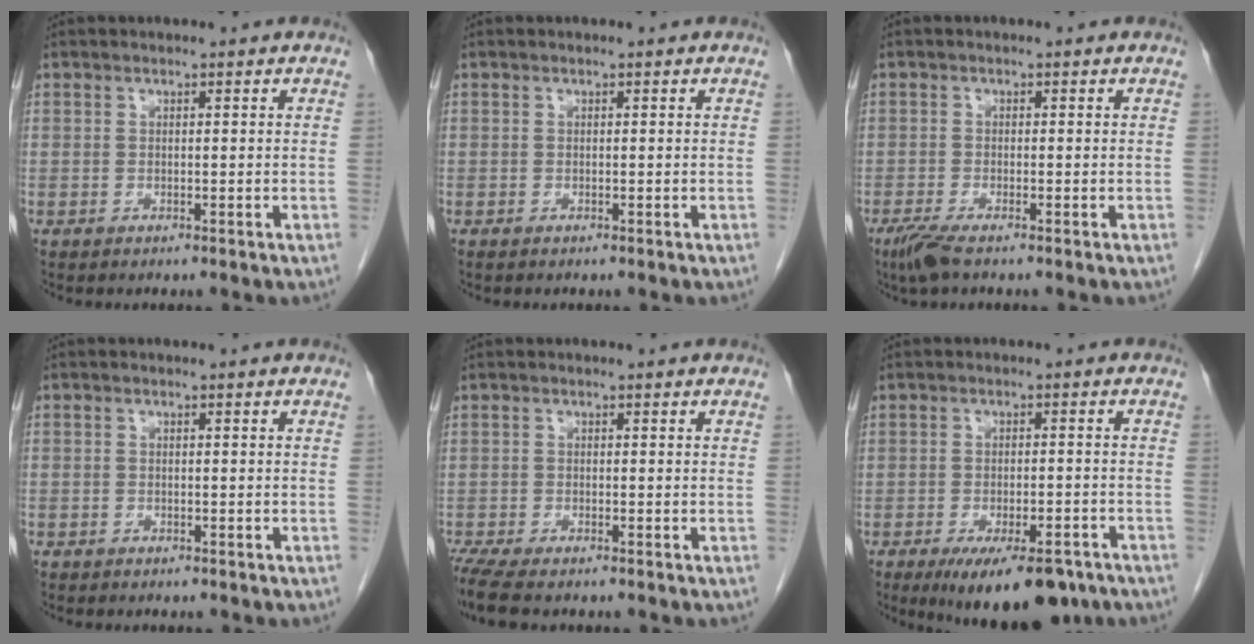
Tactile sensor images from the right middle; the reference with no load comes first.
{"total": 0.0}
{"total": 3.0, "force": [-2.1, 0.3, 2.1], "torque": [-0.048, -0.009, -0.045]}
{"total": 2.0, "force": [-1.6, 1.0, 0.6], "torque": [-0.011, 0.001, -0.017]}
{"total": 6.7, "force": [-5.5, 1.4, 3.6], "torque": [-0.061, -0.013, -0.090]}
{"total": 12.3, "force": [-8.8, 3.9, 7.5], "torque": [-0.095, -0.009, -0.128]}